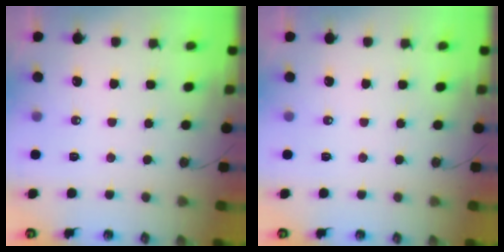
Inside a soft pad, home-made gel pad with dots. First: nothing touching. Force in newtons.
{"total": 0.0}